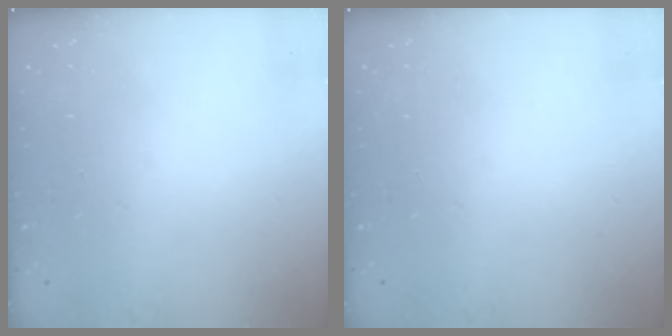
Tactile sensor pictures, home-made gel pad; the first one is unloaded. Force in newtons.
{"total": 0.0}